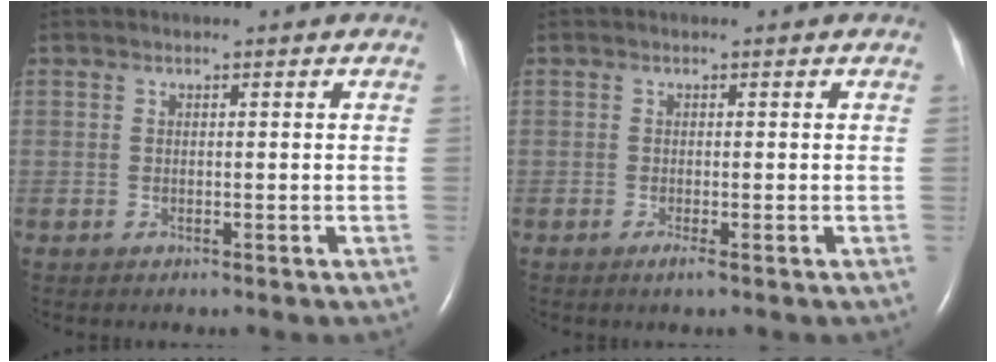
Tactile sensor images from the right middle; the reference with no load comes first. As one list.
[{"total": 1.0, "force": [-0.6, -0.1, 0.8], "torque": [-0.017, -0.003, -0.011]}]